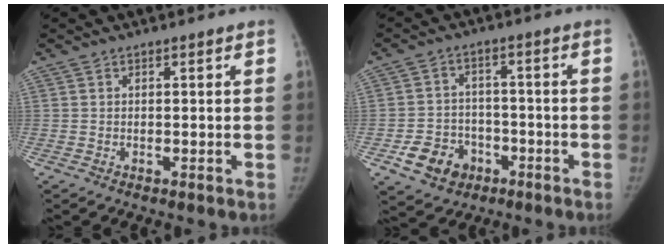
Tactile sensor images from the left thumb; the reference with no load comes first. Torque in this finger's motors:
{"motor_torque": [-1.00, 1.14, 0.31, -0.22, 0.18]}